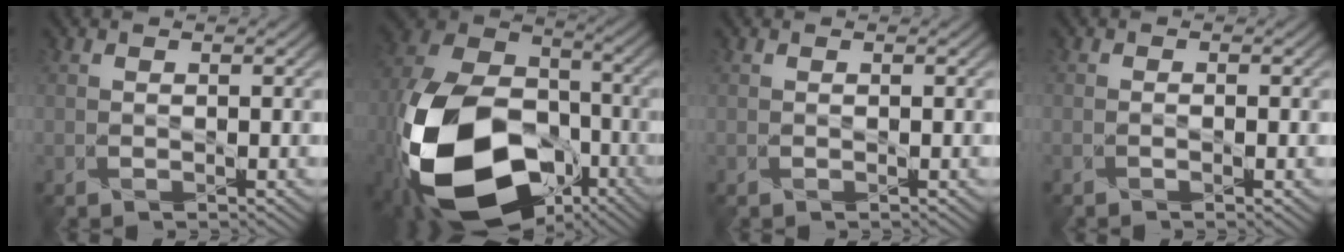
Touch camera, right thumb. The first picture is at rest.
{"total": 22.3, "force": [-8.9, 14.6, 14.3], "torque": [-0.347, -0.060, -0.138]}
{"total": 0.0}
{"total": 0.6, "force": [-0.3, 0.0, 0.5], "torque": [-0.005, -0.005, -0.008]}